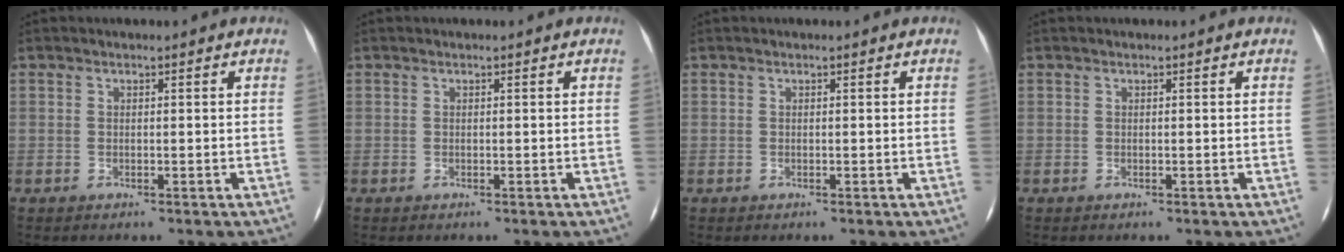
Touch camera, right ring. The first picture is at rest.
{"total": 0.0}
{"total": 0.0}
{"total": 0.0}